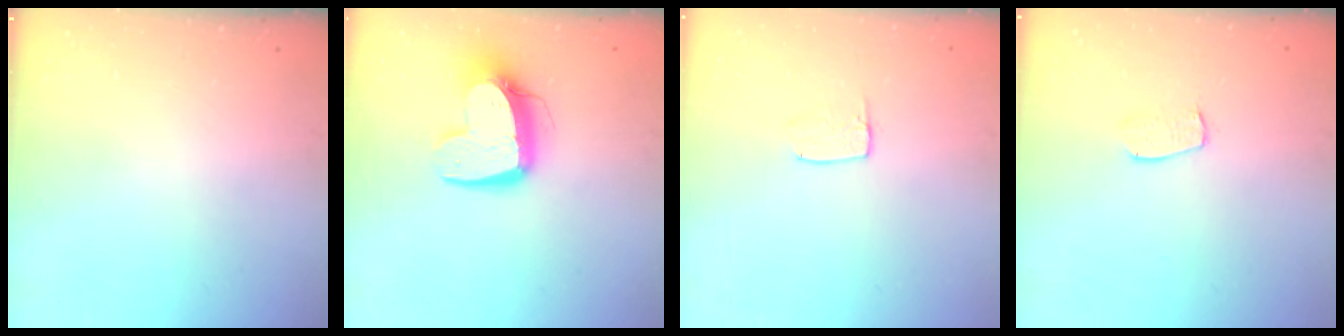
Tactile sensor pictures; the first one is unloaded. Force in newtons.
{"total": 13.0, "press": 12.9, "slide": 1.2}
{"total": 3.6, "press": 3.6, "slide": 0.3}
{"total": 6.1, "press": 6.1, "slide": 0.3}